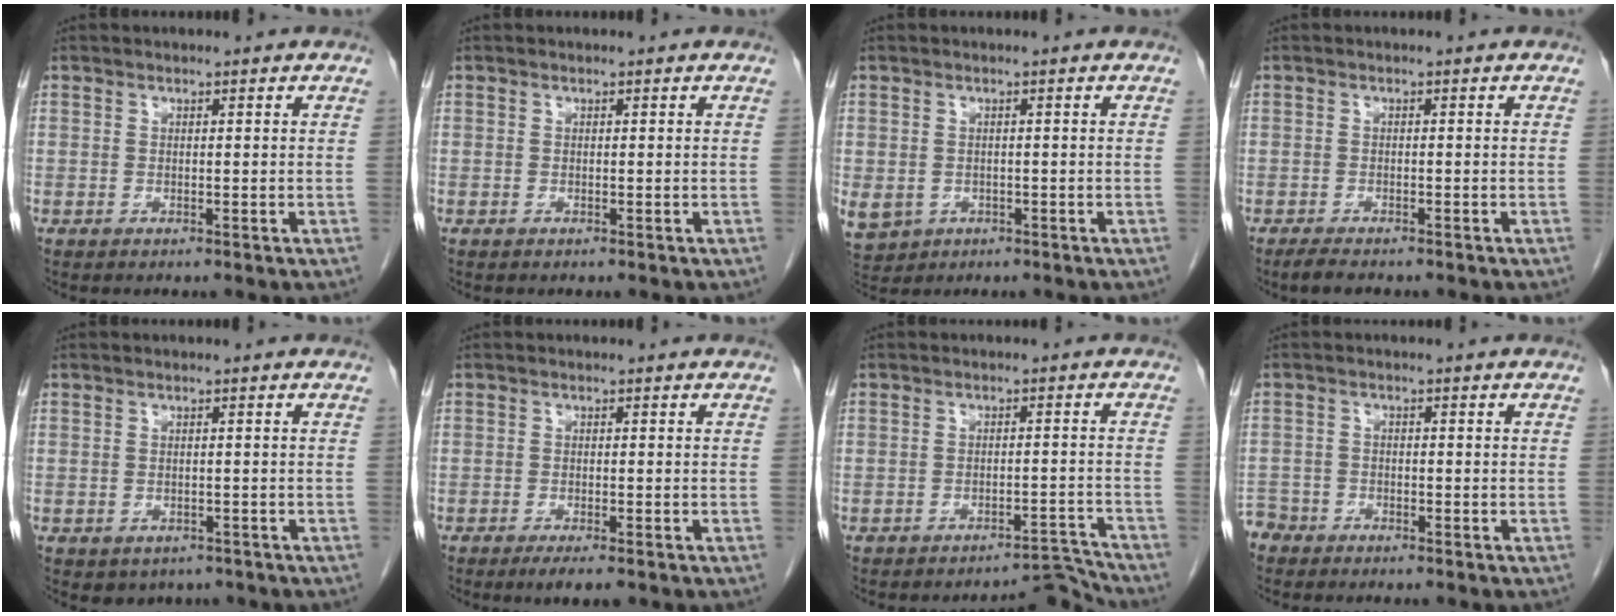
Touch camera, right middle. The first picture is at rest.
{"total": 0.0}
{"total": 9.5, "force": [-3.3, 8.1, 3.6], "torque": [-0.111, -0.003, -0.039]}
{"total": 2.5, "force": [-2.1, 0.6, 1.3], "torque": [-0.029, -0.006, -0.032]}
{"total": 2.9, "force": [-1.9, 2.0, 0.8], "torque": [-0.007, 0.003, -0.019]}
{"total": 3.3, "force": [-2.3, 0.6, 2.3], "torque": [-0.031, -0.006, -0.033]}
{"total": 4.2, "force": [-4.0, -0.5, -1.0], "torque": [0.029, 0.026, -0.050]}
{"total": 3.5, "force": [-3.0, 1.7, -0.3], "torque": [0.005, 0.001, -0.063]}